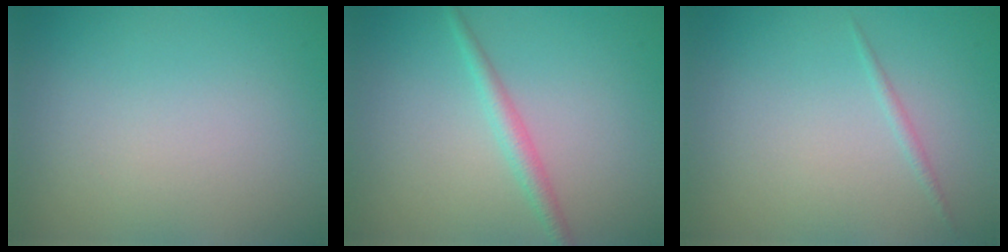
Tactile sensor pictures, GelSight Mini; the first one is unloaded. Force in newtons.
{"total": 1.9, "press": 1.9, "slide": 0.1}
{"total": 0.7, "press": 0.7, "slide": 0.0}